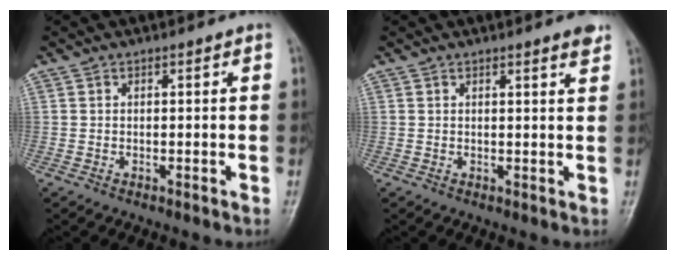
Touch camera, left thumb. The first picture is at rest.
{"total": 2.3, "force": [1.8, 0.2, 1.4], "torque": [-0.014, -0.009, 0.021]}